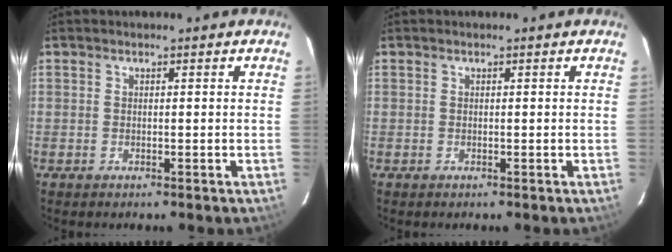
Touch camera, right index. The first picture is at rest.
{"total": 0.0}